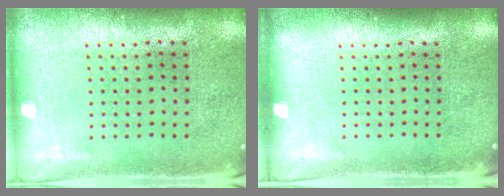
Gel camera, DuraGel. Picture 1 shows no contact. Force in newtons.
{"total": 0.0}